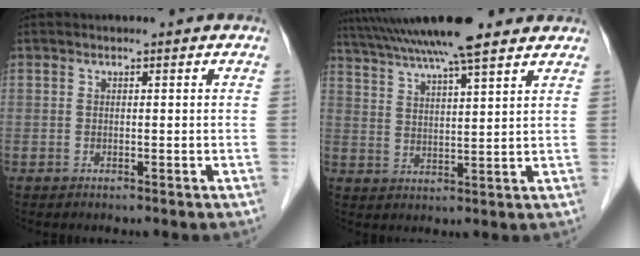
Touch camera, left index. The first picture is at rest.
{"total": 15.6, "force": [13.0, 0.8, 8.5], "torque": [-0.155, 0.035, 0.204]}